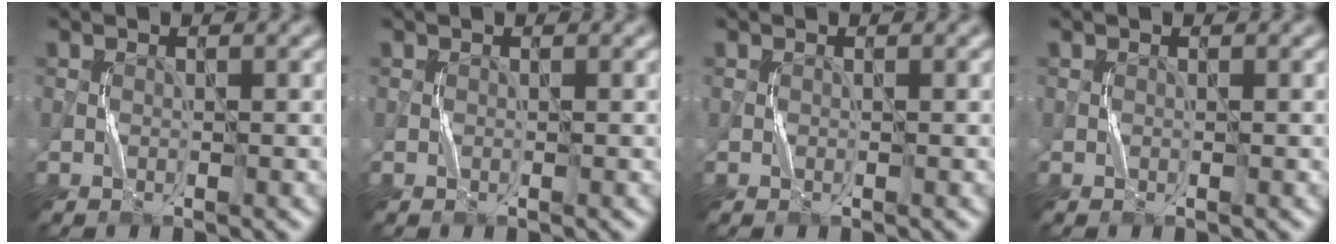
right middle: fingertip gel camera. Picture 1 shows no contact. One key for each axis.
{"total": 0.0}
{"total": 0.0}
{"total": 0.0}